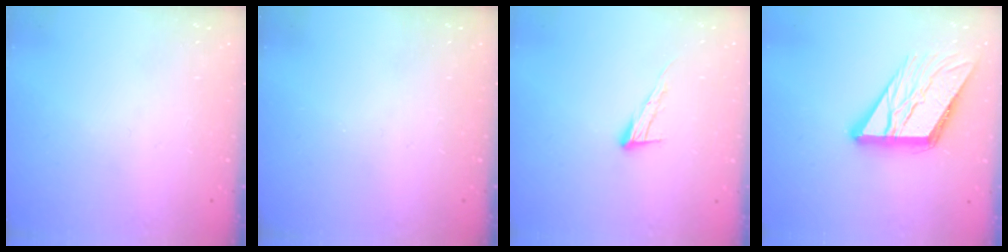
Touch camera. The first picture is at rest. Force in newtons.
{"total": 0.0}
{"total": 8.8, "press": 8.7, "slide": 0.2}
{"total": 16.2, "press": 16.1, "slide": 1.8}